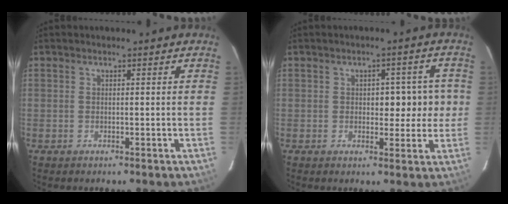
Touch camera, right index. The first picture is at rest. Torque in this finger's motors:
{"motor_torque": [0.64, -0.02, 0.07, 0.04]}